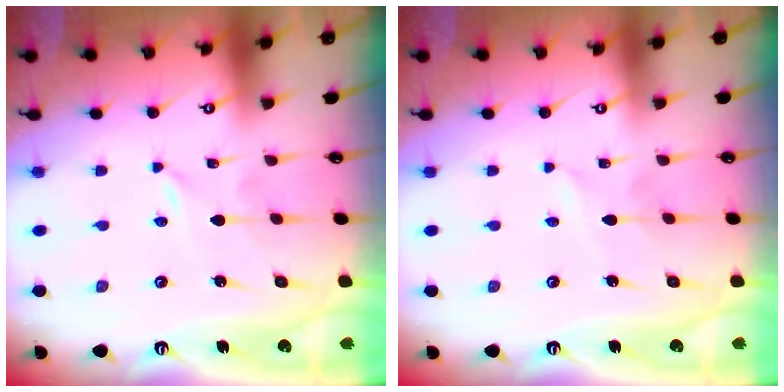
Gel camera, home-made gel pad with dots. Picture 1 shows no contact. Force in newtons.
{"total": 1.6, "press": 1.6, "slide": 0.1}